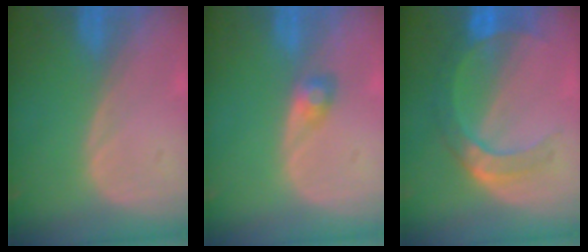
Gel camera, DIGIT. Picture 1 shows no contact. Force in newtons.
{"total": 2.1, "press": 2.1, "slide": 0.2}
{"total": 7.2, "press": 6.7, "slide": 2.7}